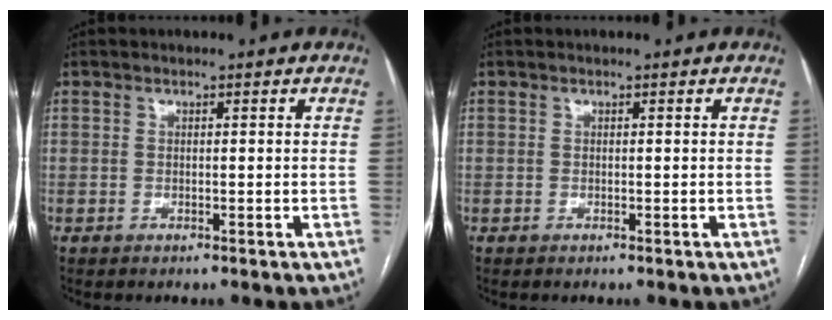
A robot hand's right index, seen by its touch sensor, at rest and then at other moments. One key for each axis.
{"total": 0.0}